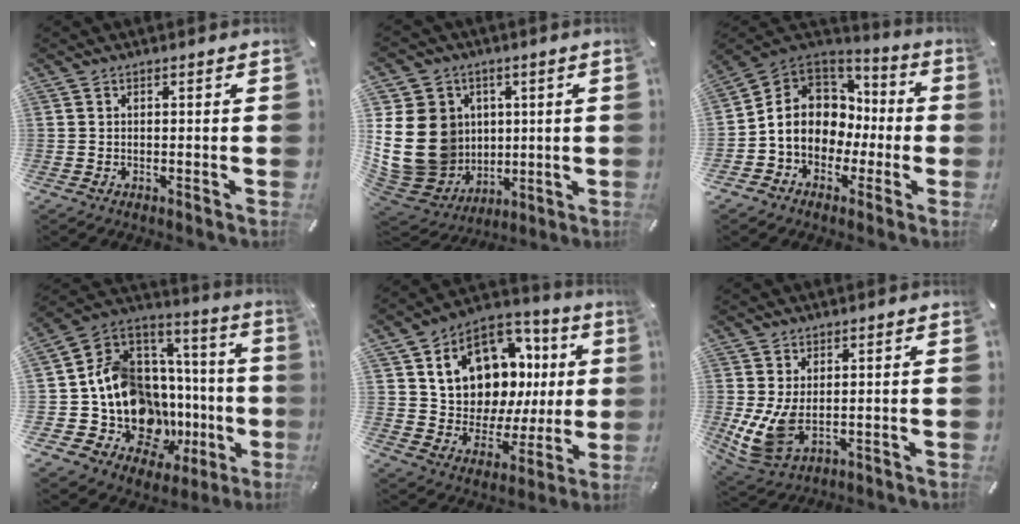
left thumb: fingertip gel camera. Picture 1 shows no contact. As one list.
[{"total": 21.1, "force": [1.8, 18.1, 10.8], "torque": [-0.229, -0.017, 0.054]}, {"total": 11.4, "force": [-1.9, 10.1, 4.9], "torque": [-0.114, 0.003, -0.032]}, {"total": 18.2, "force": [-6.6, 12.1, 11.9], "torque": [-0.225, -0.053, -0.088]}, {"total": 16.5, "force": [7.8, 11.7, 8.6], "torque": [-0.146, -0.055, 0.148]}, {"total": 8.1, "force": [0.8, 4.7, 6.6], "torque": [-0.146, -0.020, 0.020]}]